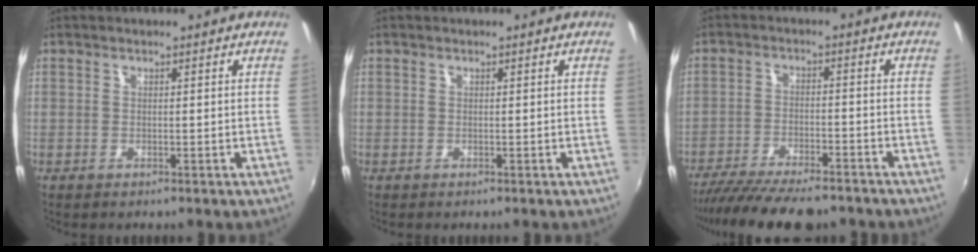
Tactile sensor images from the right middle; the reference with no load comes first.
{"total": 0.0}
{"total": 15.0, "force": [-12.7, 3.5, 7.3], "torque": [-0.153, -0.035, -0.201]}